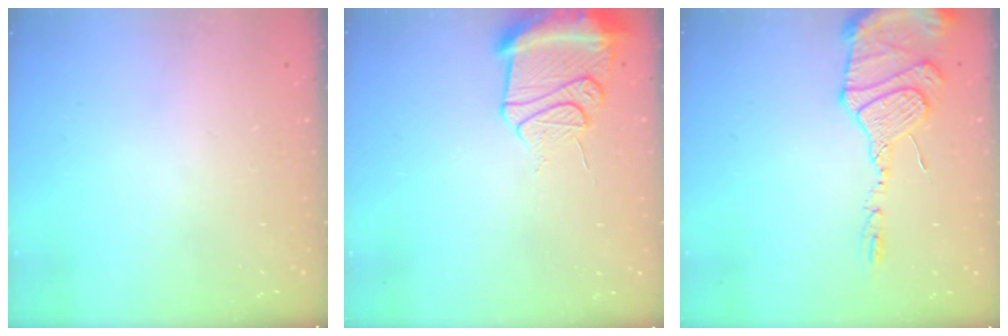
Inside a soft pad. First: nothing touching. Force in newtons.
{"total": 12.9, "press": 12.8, "slide": 1.5}
{"total": 14.8, "press": 14.5, "slide": 2.9}